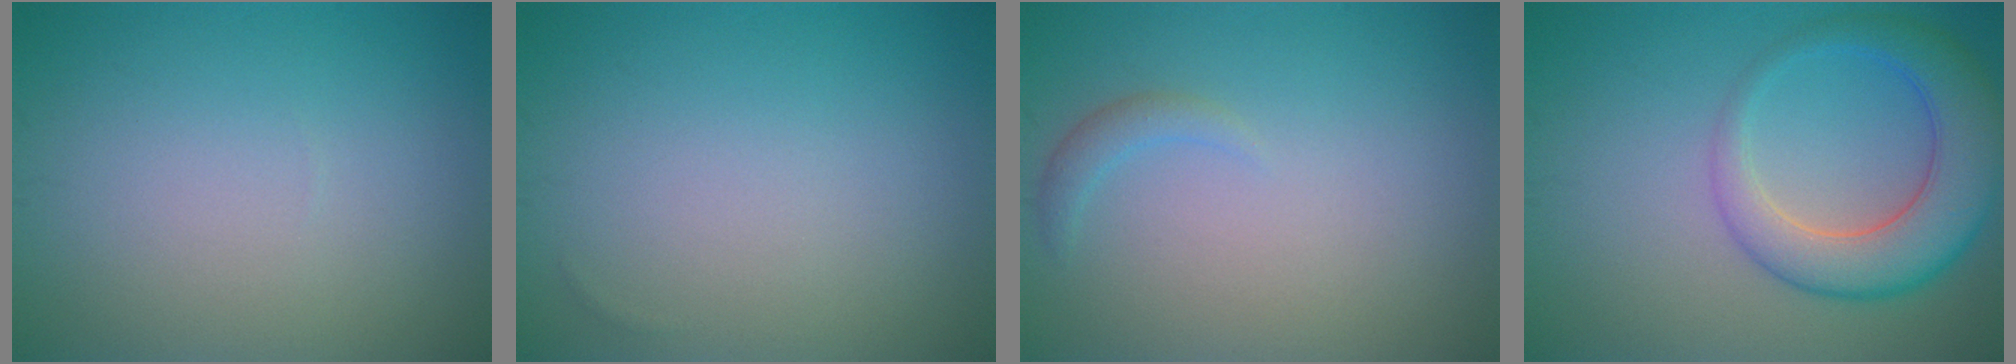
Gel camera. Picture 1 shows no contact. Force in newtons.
{"total": 0.0}
{"total": 1.2, "press": 1.2, "slide": 0.2}
{"total": 6.6, "press": 6.6, "slide": 0.3}